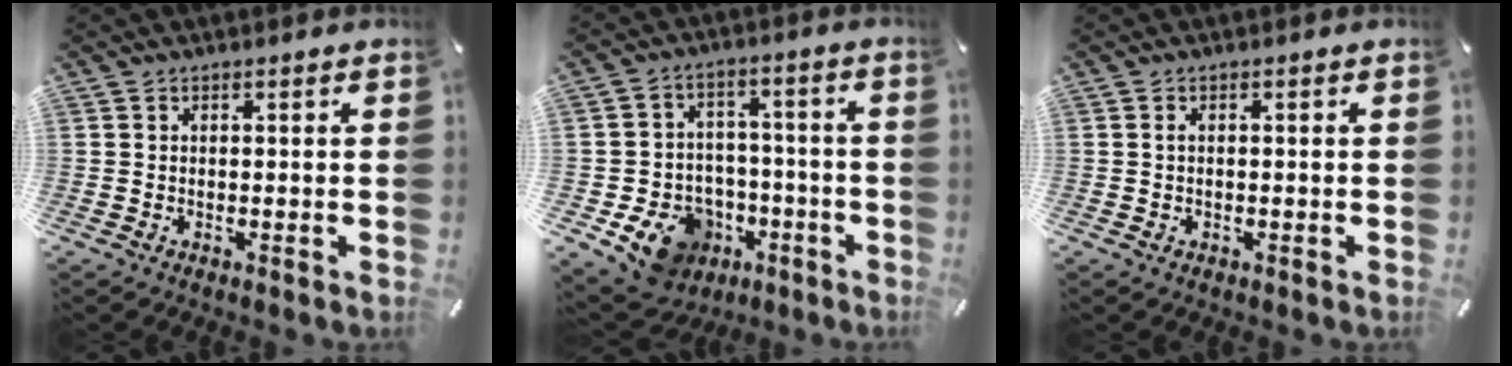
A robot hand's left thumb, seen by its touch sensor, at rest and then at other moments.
{"total": 12.1, "force": [-5.9, 9.8, 4.0], "torque": [-0.051, 0.038, -0.092]}
{"total": 1.0, "force": [-0.1, 0.6, 0.8], "torque": [-0.016, 0.003, -0.004]}